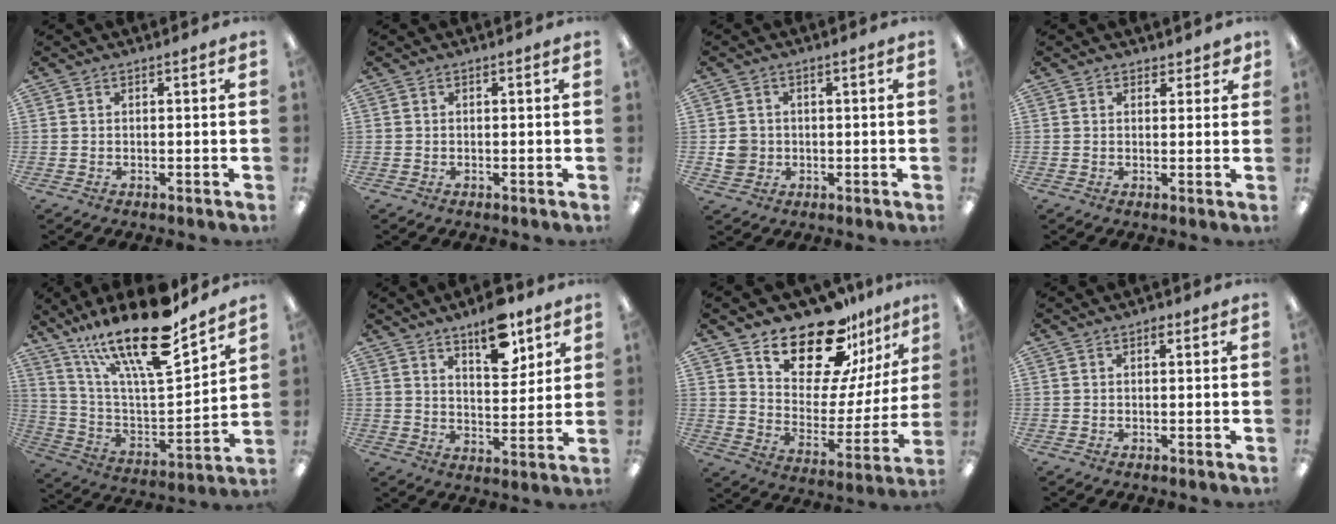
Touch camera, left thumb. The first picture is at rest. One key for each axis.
{"total": 0.0}
{"total": 4.0, "fx": -0.3, "fy": 3.8, "fz": 1.0, "tx": -0.012, "ty": 0.006, "tz": -0.005}
{"total": 2.3, "fx": 1.6, "fy": 1.6, "fz": 0.6, "tx": 0.005, "ty": -0.003, "tz": 0.028}
{"total": 23.1, "fx": 16.5, "fy": 6.5, "fz": 14.8, "tx": -0.263, "ty": -0.113, "tz": 0.276}
{"total": 11.4, "fx": 7.9, "fy": 4.8, "fz": 6.6, "tx": -0.079, "ty": -0.044, "tz": 0.131}
{"total": 18.9, "fx": 15.9, "fy": 7.2, "fz": 7.2, "tx": -0.126, "ty": -0.123, "tz": 0.281}
{"total": 1.0, "fx": 0.5, "fy": 0.6, "fz": 0.7, "tx": -0.008, "ty": 0.000, "tz": 0.007}